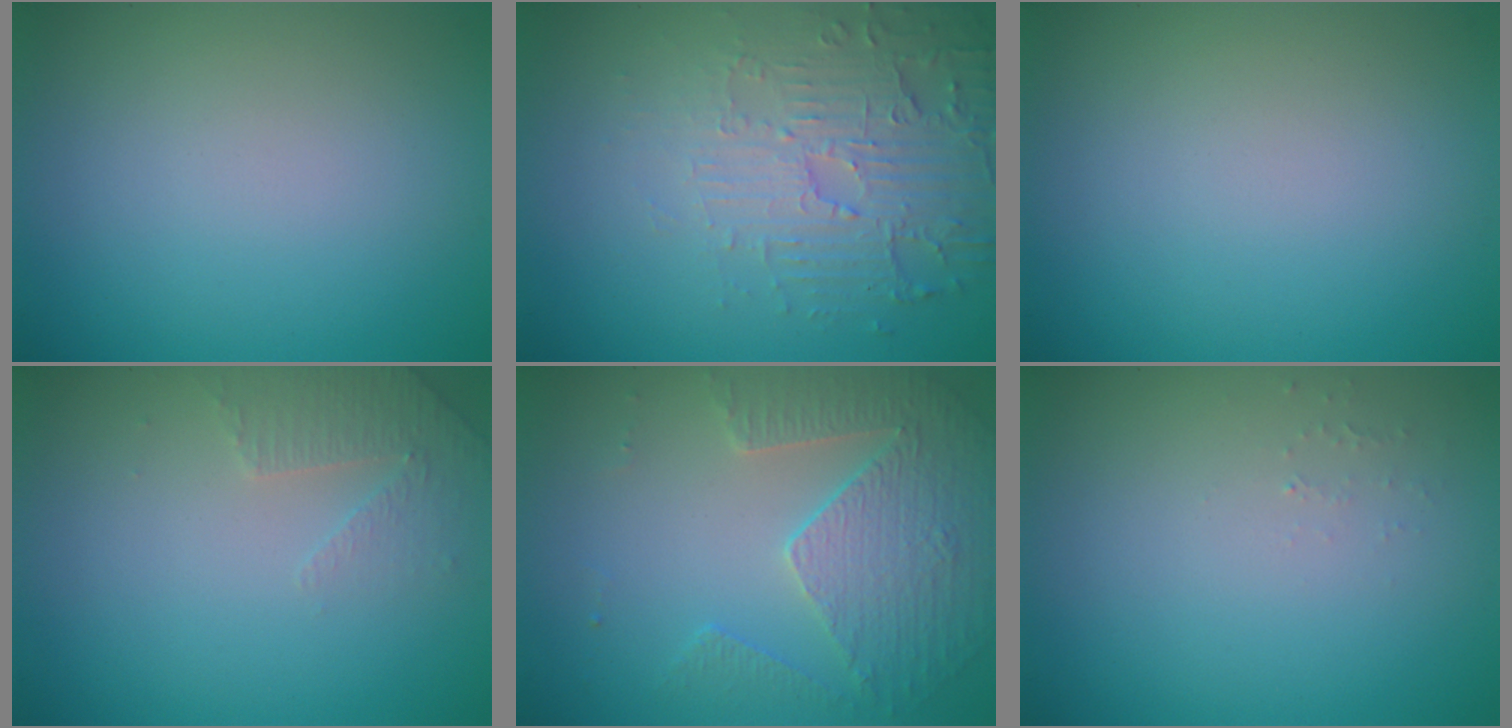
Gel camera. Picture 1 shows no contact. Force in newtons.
{"total": 5.5, "press": 3.5, "slide": 4.2}
{"total": 0.0}
{"total": 1.9, "press": 1.8, "slide": 0.5}
{"total": 3.8, "press": 3.5, "slide": 1.4}
{"total": 0.5, "press": 0.5, "slide": 0.1}